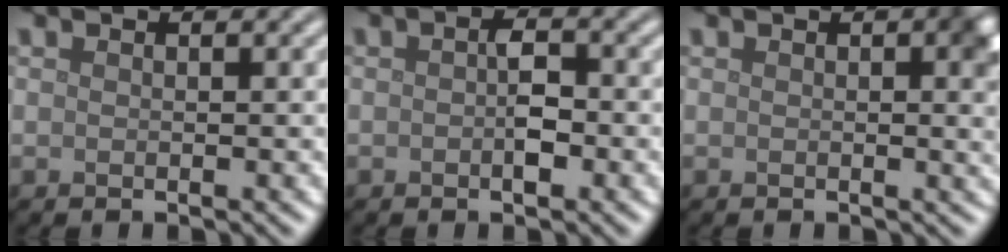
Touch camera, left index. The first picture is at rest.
{"total": 2.0, "force": [-0.4, 0.8, 1.8], "torque": [-0.031, 0.002, -0.009]}
{"total": 3.1, "force": [0.5, 0.8, 3.0], "torque": [-0.033, 0.001, 0.005]}